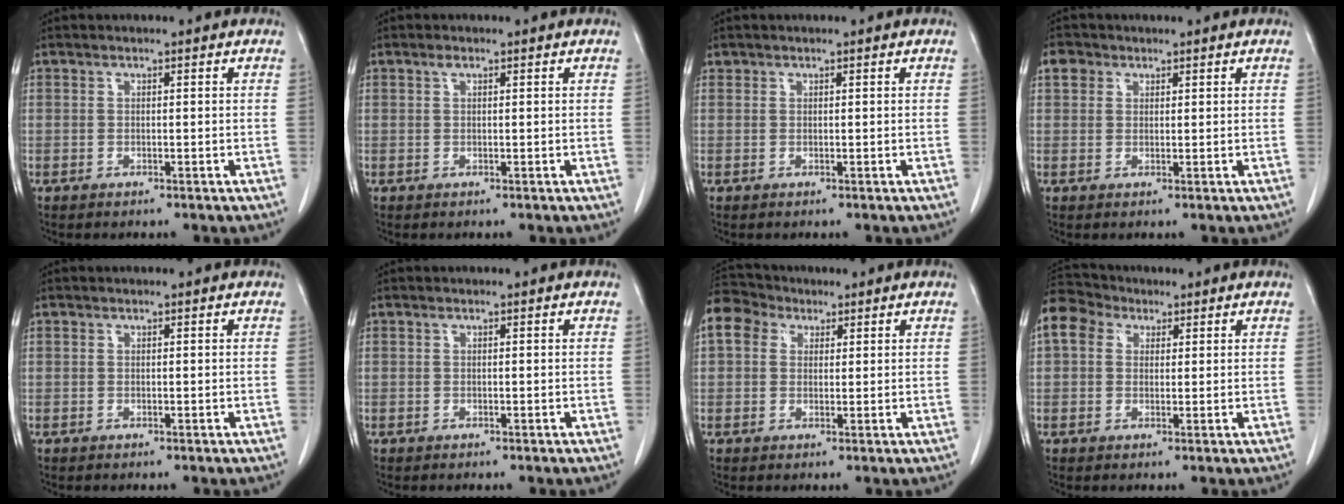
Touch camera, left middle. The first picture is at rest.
{"total": 0.7, "force": [0.4, 0.2, 0.5], "torque": [-0.013, 0.003, 0.008]}
{"total": 0.0}
{"total": 2.3, "force": [1.3, 1.9, 0.5], "torque": [-0.006, 0.007, 0.019]}
{"total": 0.0}
{"total": 0.0}
{"total": 7.3, "force": [3.6, 5.6, 3.0], "torque": [-0.070, 0.038, 0.070]}
{"total": 7.1, "force": [3.4, 5.3, 3.2], "torque": [-0.077, 0.038, 0.066]}